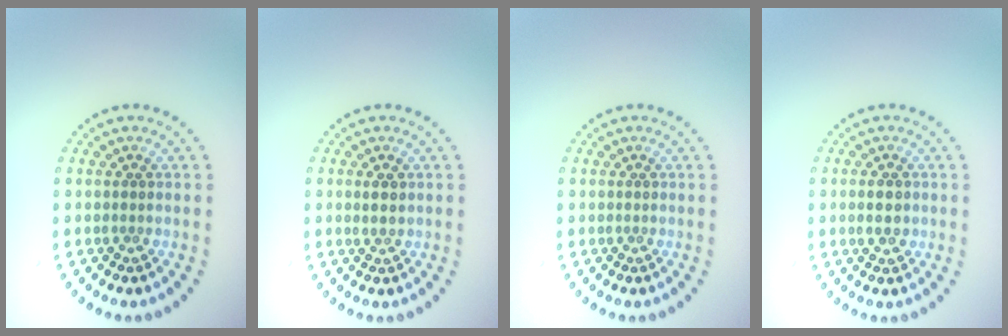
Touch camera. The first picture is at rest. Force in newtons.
{"total": 1.2, "press": 1.1, "slide": 0.4}
{"total": 0.0}
{"total": 2.1, "press": 2.1, "slide": 0.1}